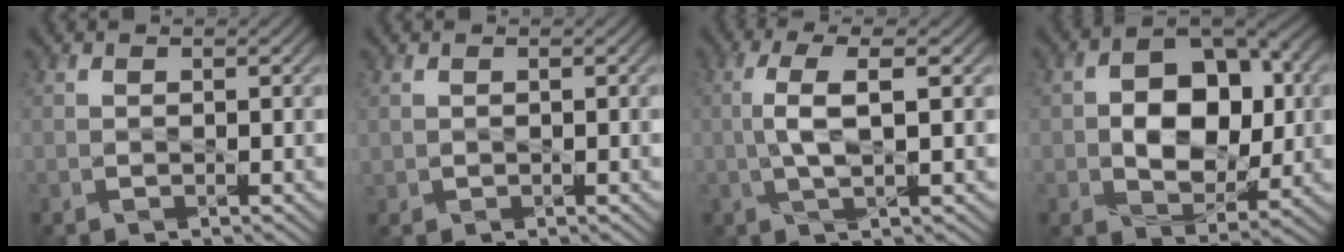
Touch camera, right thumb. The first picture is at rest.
{"total": 0.6, "force": [0.2, 0.6, 0.0], "torque": [-0.001, -0.005, 0.007]}
{"total": 4.9, "force": [0.3, 1.1, 4.8], "torque": [-0.104, 0.010, 0.002]}
{"total": 10.7, "force": [0.4, 7.1, 8.0], "torque": [-0.128, 0.004, 0.004]}